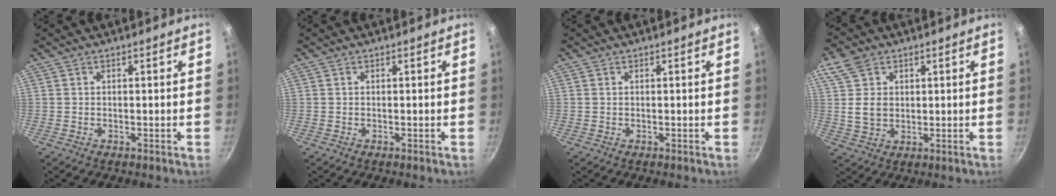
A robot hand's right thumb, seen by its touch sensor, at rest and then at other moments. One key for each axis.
{"total": 0.0}
{"total": 0.0}
{"total": 7.9, "fx": 2.7, "fy": 6.0, "fz": 4.4, "tx": -0.067, "ty": -0.012, "tz": 0.049}